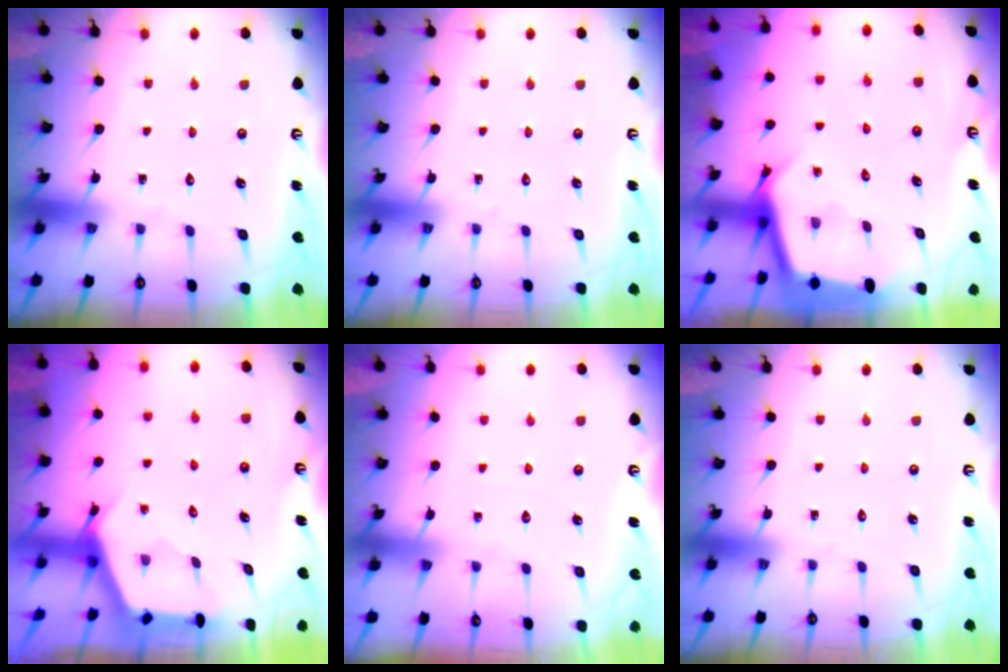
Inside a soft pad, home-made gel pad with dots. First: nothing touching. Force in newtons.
{"total": 0.0}
{"total": 3.3, "press": 3.3, "slide": 0.1}
{"total": 2.6, "press": 2.6, "slide": 0.4}
{"total": 1.6, "press": 1.6, "slide": 0.3}
{"total": 0.0}